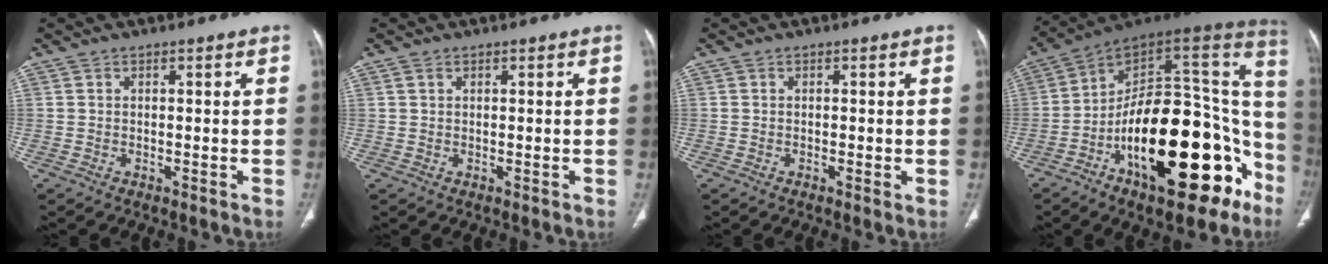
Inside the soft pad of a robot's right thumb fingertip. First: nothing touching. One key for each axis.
{"total": 0.8, "fx": 0.4, "fy": 0.5, "fz": 0.4, "tx": -0.009, "ty": 0.004, "tz": 0.009}
{"total": 1.0, "fx": -0.2, "fy": 0.3, "fz": 1.0, "tx": -0.016, "ty": -0.002, "tz": -0.002}
{"total": 29.1, "fx": -12.7, "fy": 13.8, "fz": 22.3, "tx": -0.240, "ty": 0.100, "tz": -0.193}